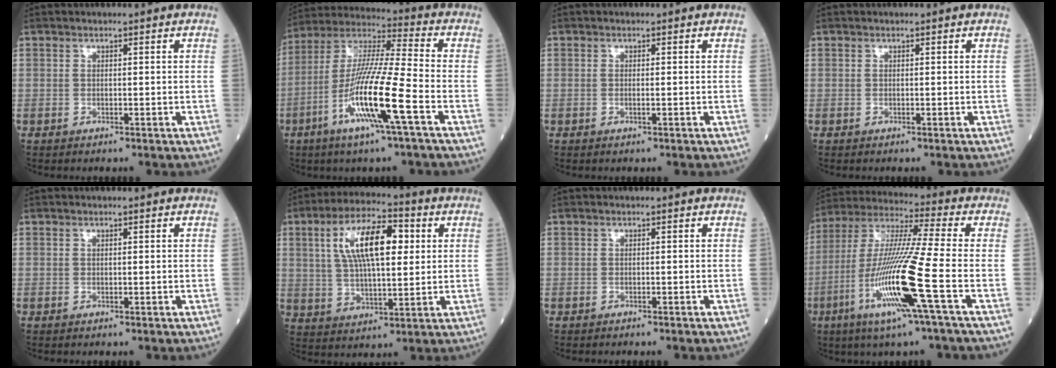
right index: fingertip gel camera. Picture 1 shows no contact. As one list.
[{"total": 15.6, "force": [-5.8, -0.1, 14.4], "torque": [-0.292, -0.012, -0.116]}, {"total": 0.5, "force": [-0.1, 0.0, 0.5], "torque": [-0.012, -0.001, -0.002]}, {"total": 0.0}, {"total": 0.0}, {"total": 13.2, "force": [3.5, 4.4, 11.9], "torque": [-0.226, 0.022, 0.061]}, {"total": 0.7, "force": [-0.7, 0.1, 0.3], "torque": [-0.003, 0.000, -0.008]}, {"total": 17.0, "force": [-5.9, -1.2, 15.9], "torque": [-0.328, -0.022, -0.120]}]